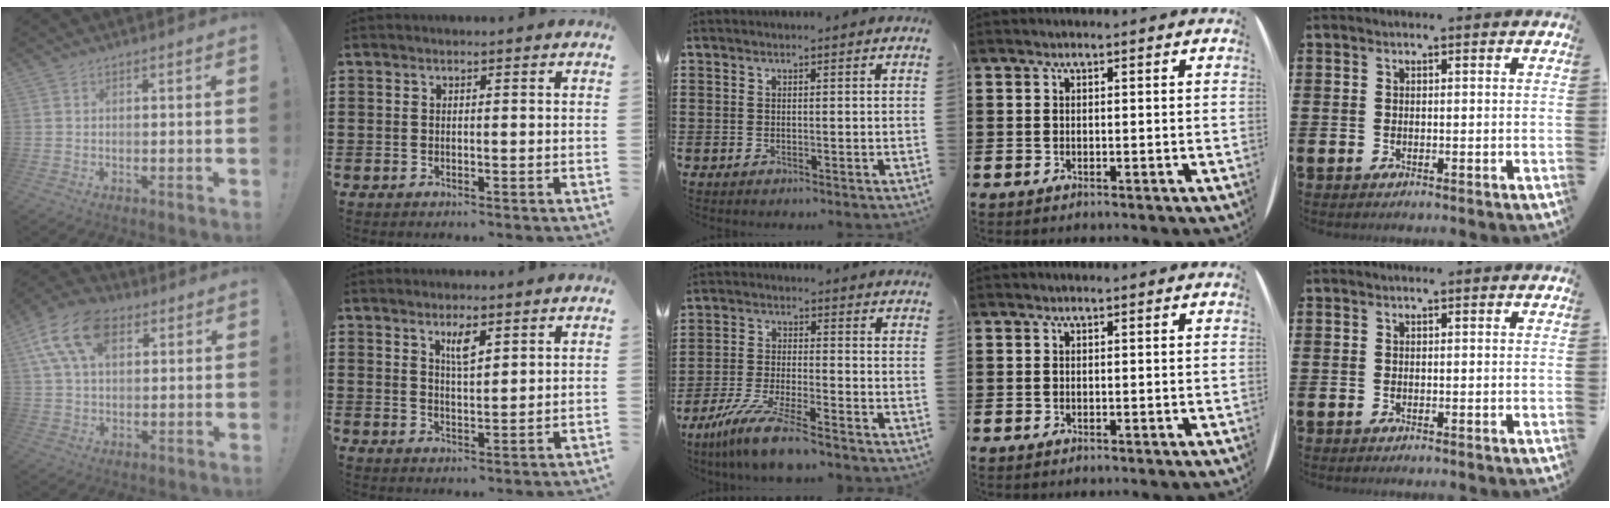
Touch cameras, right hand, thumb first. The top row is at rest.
{"thumb": {"total": 15.1, "force": [6.0, 9.6, 10.0], "torque": [-0.185, -0.011, 0.114]}, "index": {"total": 3.6, "force": [2.2, 1.0, 2.7], "torque": [-0.050, 0.001, 0.035]}, "middle": {"total": 8.1, "force": [-6.8, 0.0, 4.4], "torque": [-0.098, -0.013, -0.134]}}